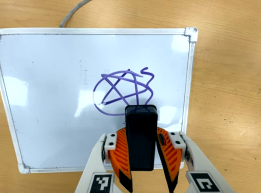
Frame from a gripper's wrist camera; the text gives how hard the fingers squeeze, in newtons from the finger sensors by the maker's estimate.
{"total": 8.4, "left": 6.7, "right": 10.1}